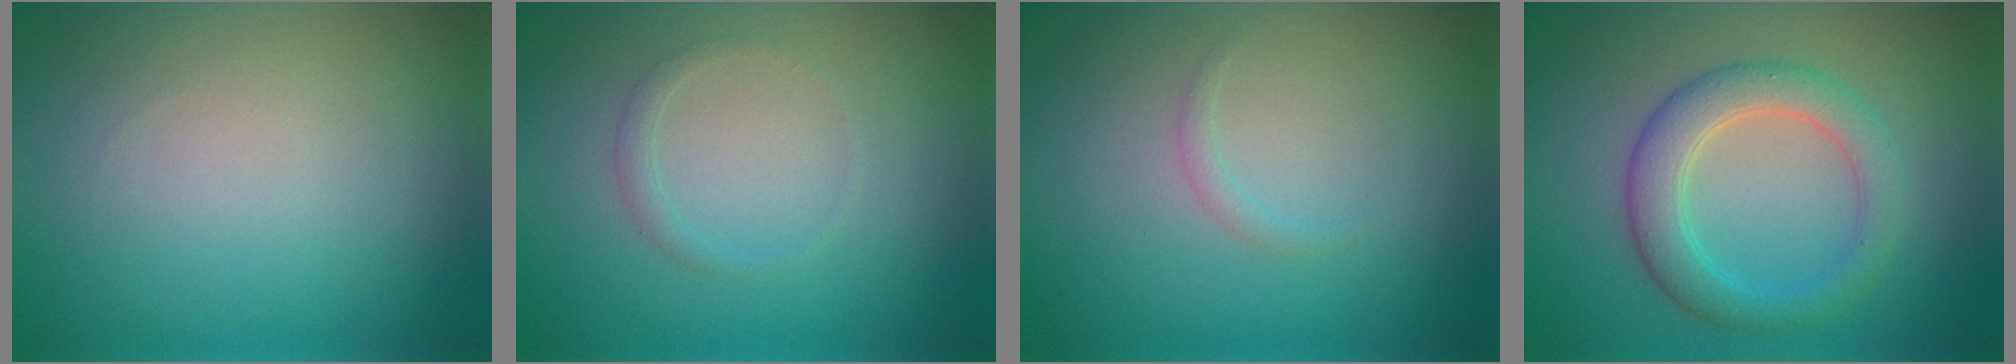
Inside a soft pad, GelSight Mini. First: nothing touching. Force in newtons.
{"total": 0.9, "press": 0.9, "slide": 0.2}
{"total": 0.7, "press": 0.7, "slide": 0.1}
{"total": 4.2, "press": 4.2, "slide": 0.1}